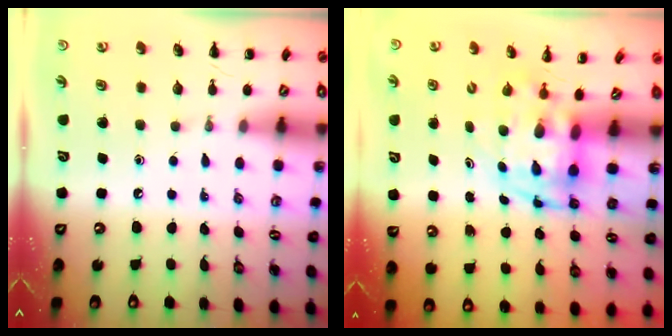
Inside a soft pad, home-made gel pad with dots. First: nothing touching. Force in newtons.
{"total": 3.7, "press": 3.7, "slide": 0.8}